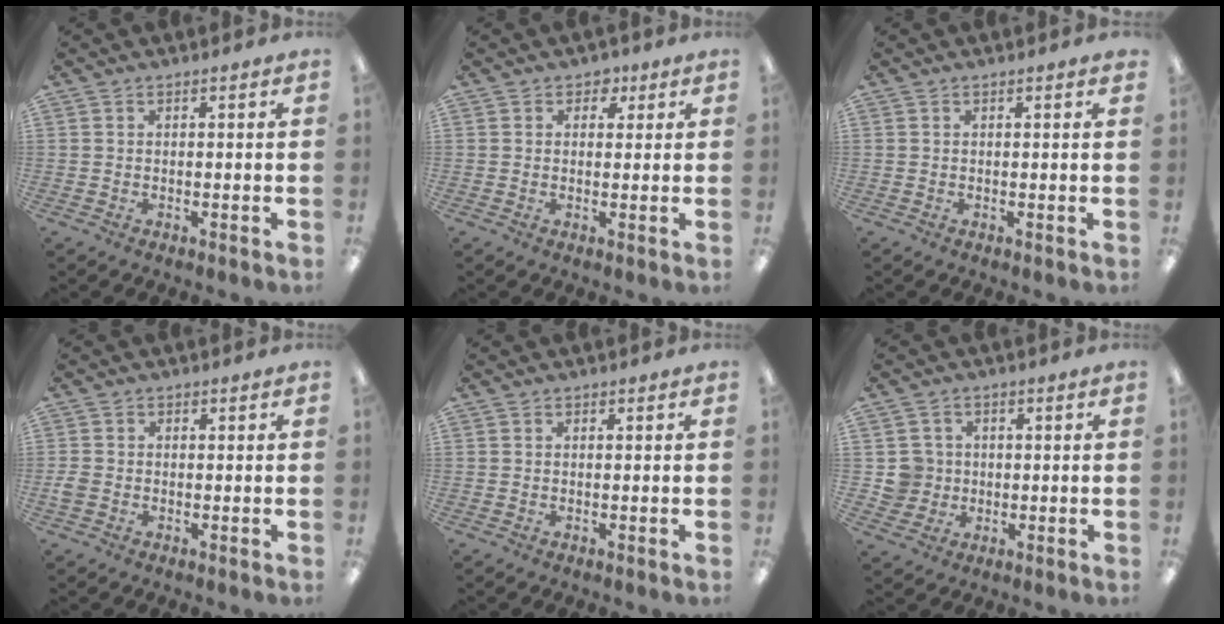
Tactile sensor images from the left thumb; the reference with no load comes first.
{"total": 2.7, "force": [1.4, 2.2, 0.7], "torque": [0.007, -0.003, 0.020]}
{"total": 0.0}
{"total": 2.1, "force": [-0.7, 1.8, 0.9], "torque": [-0.014, 0.006, -0.013]}
{"total": 0.0}
{"total": 5.6, "force": [0.4, 5.6, 0.5], "torque": [-0.009, 0.010, 0.010]}